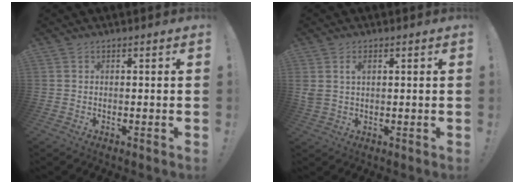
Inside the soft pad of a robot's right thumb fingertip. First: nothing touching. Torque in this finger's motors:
{"motor_torque": [0.41, 0.31, 0.60, 0.23, 0.00]}